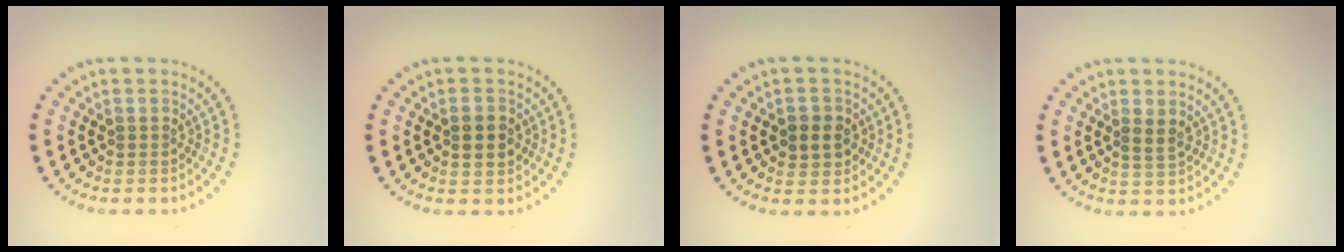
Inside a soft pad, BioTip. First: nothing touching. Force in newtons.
{"total": 2.4, "press": 2.4, "slide": 0.2}
{"total": 2.4, "press": 2.3, "slide": 0.7}
{"total": 0.8, "press": 0.6, "slide": 0.6}